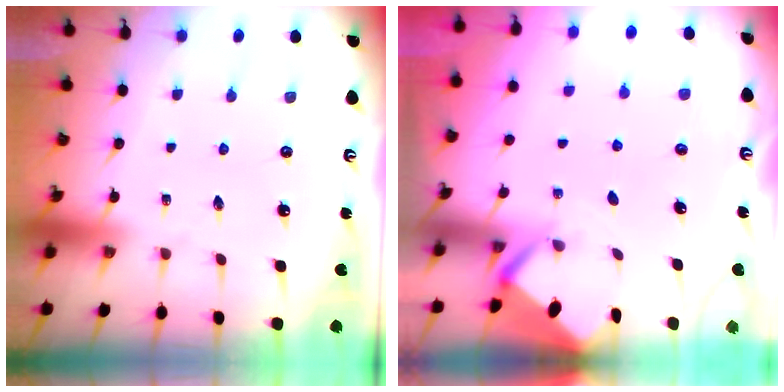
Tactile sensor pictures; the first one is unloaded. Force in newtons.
{"total": 2.9, "press": 2.9, "slide": 0.2}